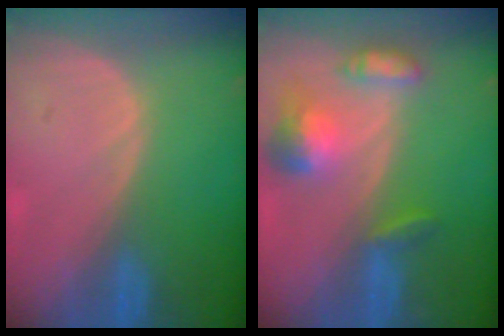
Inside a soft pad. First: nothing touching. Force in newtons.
{"total": 7.0, "press": 6.5, "slide": 2.6}